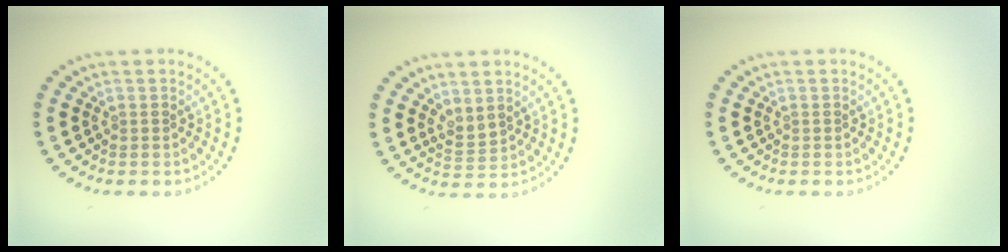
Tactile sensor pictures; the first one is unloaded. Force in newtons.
{"total": 1.4, "press": 1.1, "slide": 0.8}
{"total": 0.0}